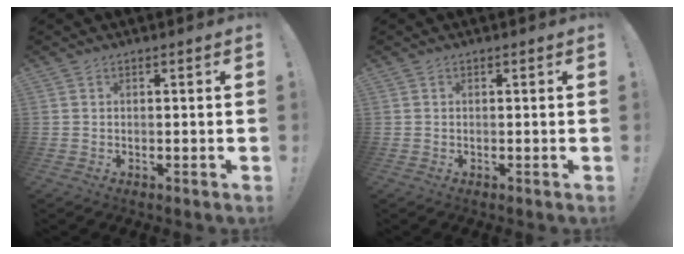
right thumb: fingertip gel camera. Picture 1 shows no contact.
{"total": 0.0}